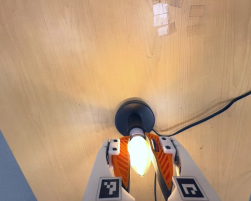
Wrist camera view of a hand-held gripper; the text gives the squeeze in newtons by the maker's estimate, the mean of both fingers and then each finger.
{"total": 23.1, "left": 22.7, "right": 23.5}